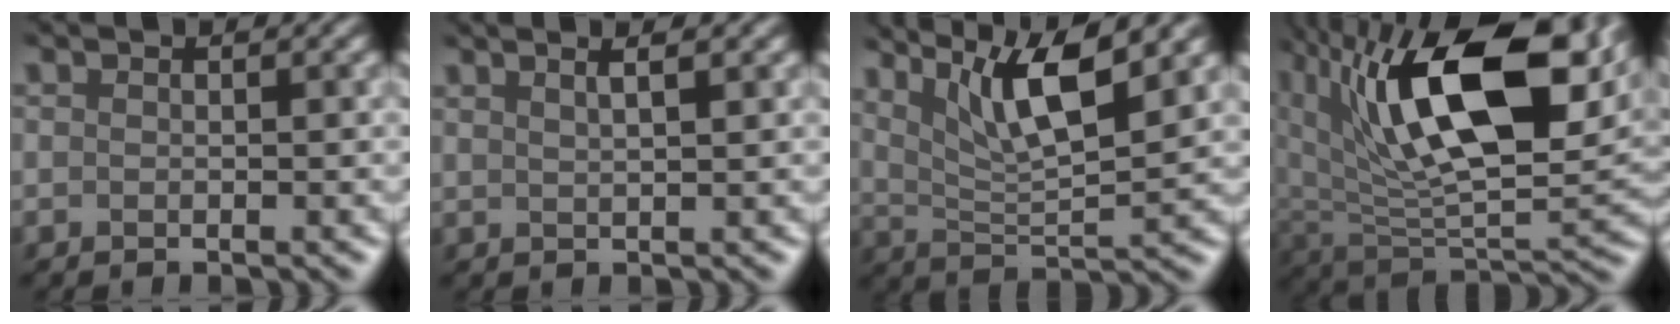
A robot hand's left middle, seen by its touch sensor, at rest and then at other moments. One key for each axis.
{"total": 2.8, "fx": 2.0, "fy": 1.1, "fz": 1.6, "tx": 0.004, "ty": 0.022, "tz": -0.003}
{"total": 6.6, "fx": 4.5, "fy": 1.1, "fz": 4.6, "tx": -0.081, "ty": 0.000, "tz": 0.080}
{"total": 14.3, "fx": 6.9, "fy": 6.9, "fz": 10.5, "tx": -0.195, "ty": -0.003, "tz": 0.128}